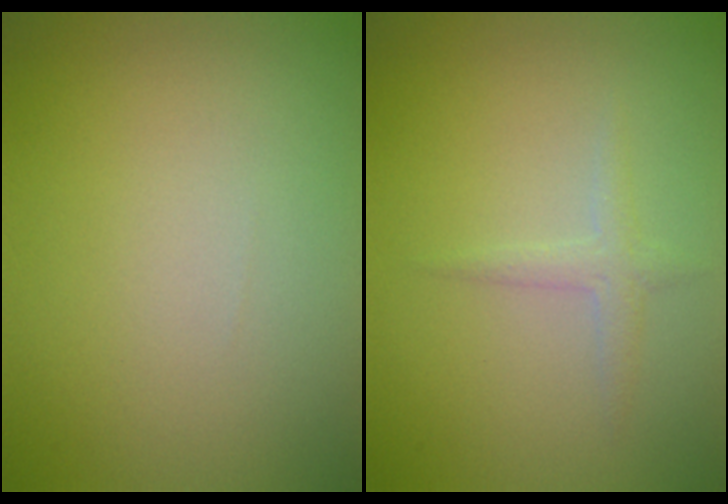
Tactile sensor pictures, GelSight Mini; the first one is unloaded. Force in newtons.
{"total": 1.3, "press": 1.3, "slide": 0.1}